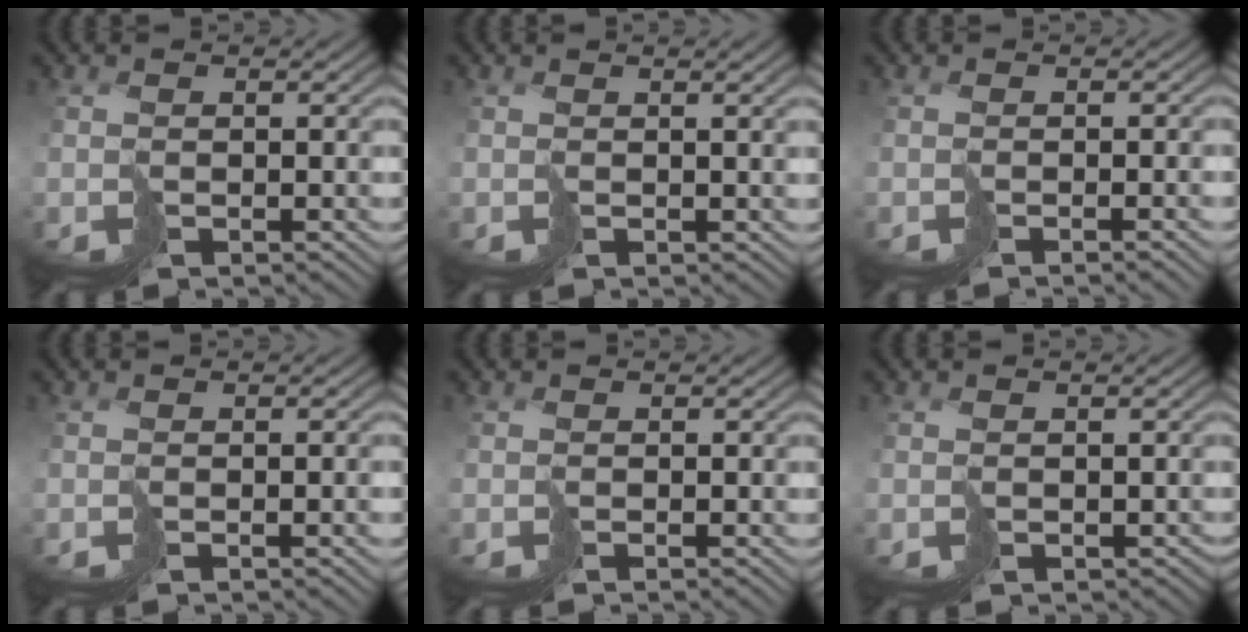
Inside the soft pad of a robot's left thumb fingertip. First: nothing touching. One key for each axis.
{"total": 1.8, "fx": 1.1, "fy": -0.3, "fz": 1.4, "tx": -0.022, "ty": 0.004, "tz": 0.024}
{"total": 1.7, "fx": -1.3, "fy": -0.5, "fz": 0.9, "tx": -0.010, "ty": 0.002, "tz": -0.019}
{"total": 1.1, "fx": -0.7, "fy": 0.0, "fz": 0.9, "tx": -0.009, "ty": 0.003, "tz": -0.009}
{"total": 0.7, "fx": -0.6, "fy": -0.3, "fz": 0.1, "tx": 0.001, "ty": 0.002, "tz": -0.011}
{"total": 0.8, "fx": -0.4, "fy": 0.7, "fz": 0.3, "tx": 0.002, "ty": -0.003, "tz": -0.007}